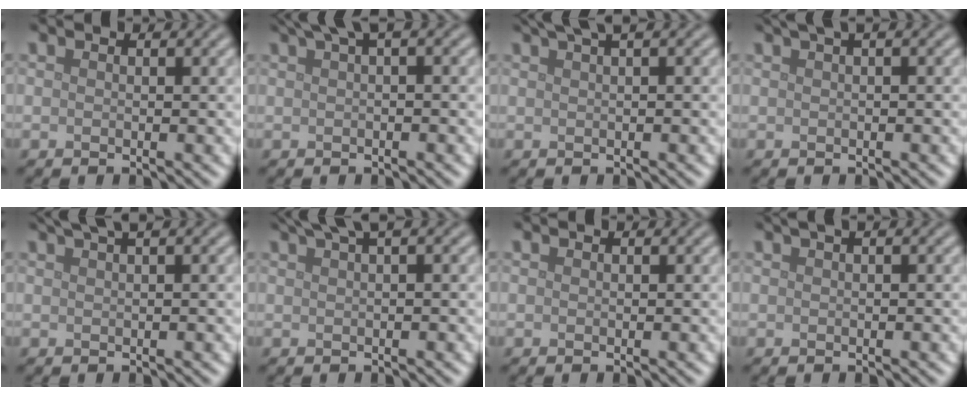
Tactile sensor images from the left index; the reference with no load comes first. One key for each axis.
{"total": 2.8, "fx": 1.4, "fy": 0.6, "fz": 2.3, "tx": -0.032, "ty": 0.010, "tz": 0.023}
{"total": 3.1, "fx": 2.0, "fy": 0.8, "fz": 2.3, "tx": -0.025, "ty": 0.009, "tz": 0.027}
{"total": 2.6, "fx": 1.3, "fy": 0.8, "fz": 2.2, "tx": -0.028, "ty": 0.007, "tz": 0.016}
{"total": 2.8, "fx": 2.0, "fy": 0.6, "fz": 2.0, "tx": -0.023, "ty": 0.007, "tz": 0.027}
{"total": 3.2, "fx": 2.0, "fy": 0.6, "fz": 2.4, "tx": -0.031, "ty": 0.012, "tz": 0.032}
{"total": 0.0}
{"total": 1.9, "fx": 0.9, "fy": 0.6, "fz": 1.6, "tx": -0.022, "ty": 0.006, "tz": 0.010}